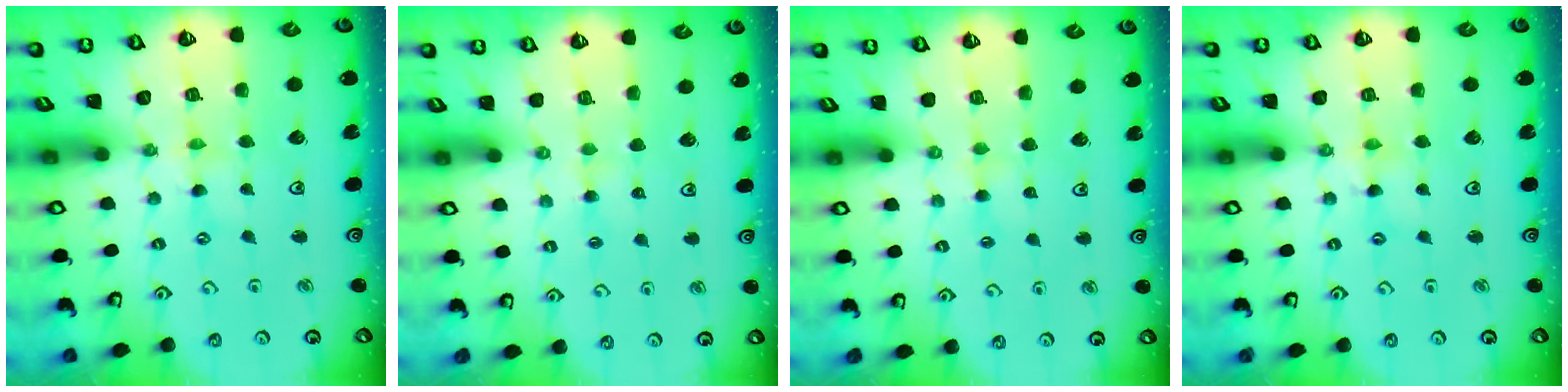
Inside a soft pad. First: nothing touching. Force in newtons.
{"total": 1.7, "press": 1.7, "slide": 0.4}
{"total": 2.8, "press": 2.8, "slide": 0.3}
{"total": 1.8, "press": 1.8, "slide": 0.2}